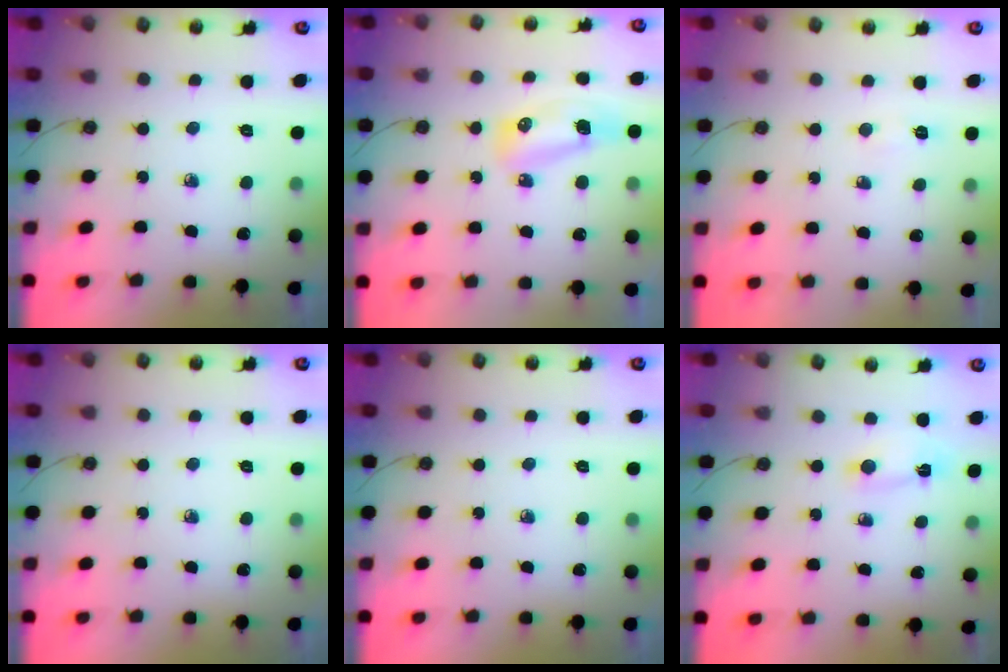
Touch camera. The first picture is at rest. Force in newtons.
{"total": 7.8, "press": 7.8, "slide": 1.0}
{"total": 3.0, "press": 3.0, "slide": 0.5}
{"total": 0.0}
{"total": 0.0}
{"total": 1.4, "press": 1.4, "slide": 0.3}